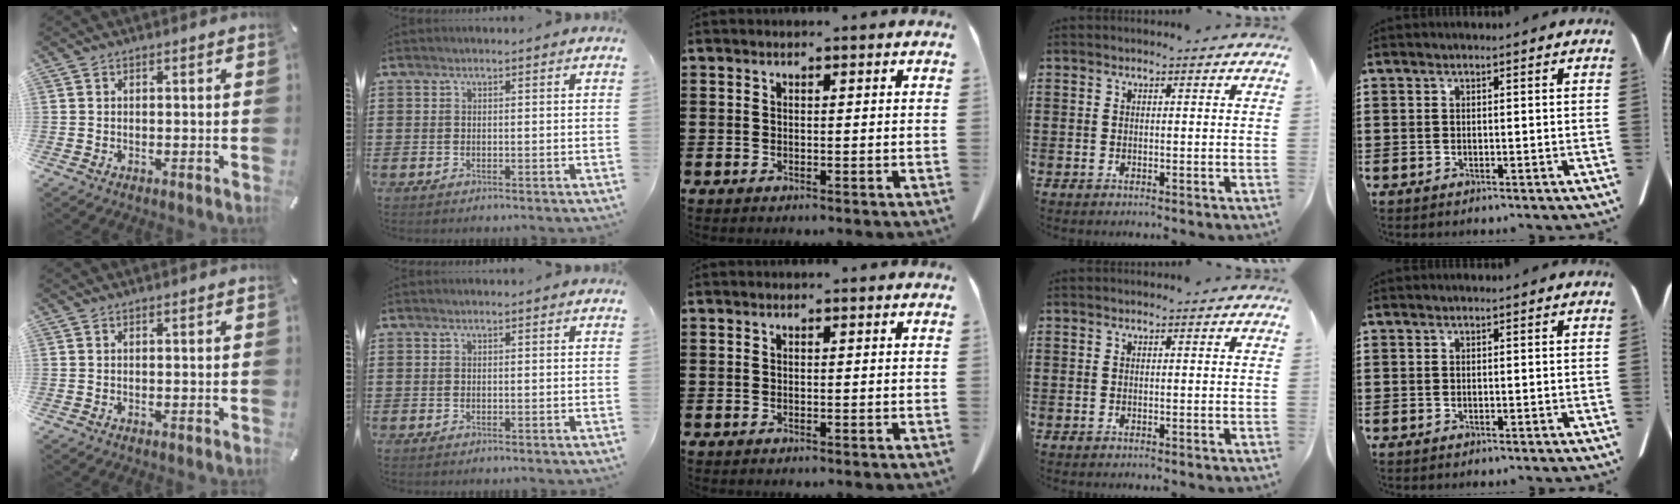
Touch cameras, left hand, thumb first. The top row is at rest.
{}